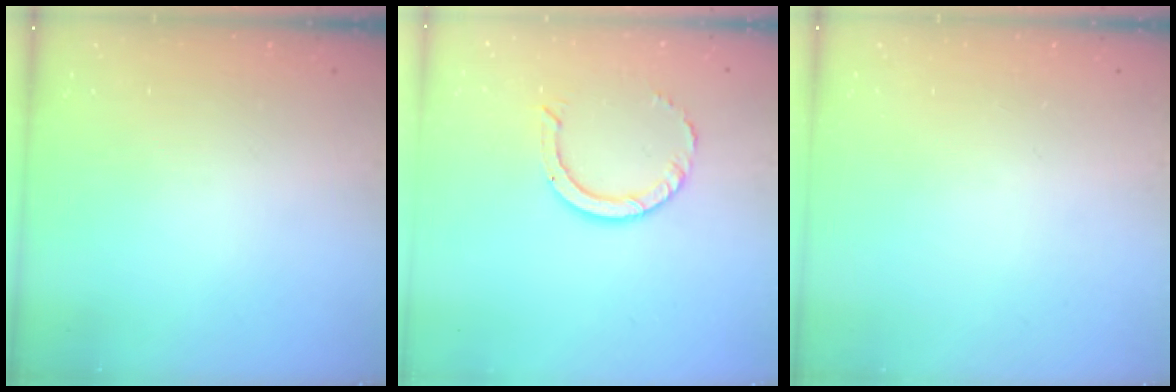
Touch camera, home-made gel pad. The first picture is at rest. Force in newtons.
{"total": 7.2, "press": 7.2, "slide": 0.5}
{"total": 0.0}